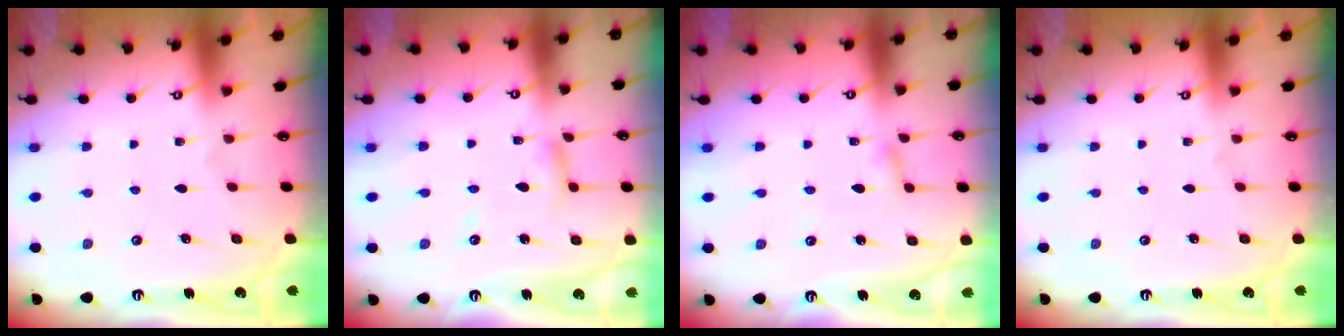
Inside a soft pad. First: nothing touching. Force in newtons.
{"total": 6.3, "press": 6.3, "slide": 0.4}
{"total": 2.6, "press": 2.6, "slide": 0.2}
{"total": 0.0}